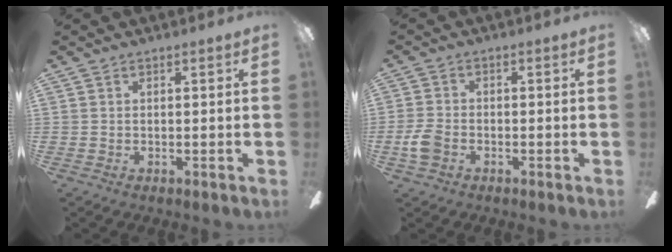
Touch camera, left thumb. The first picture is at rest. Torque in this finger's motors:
{"motor_torque": [-0.09, 0.12, -0.03, 0.03, 0.02]}